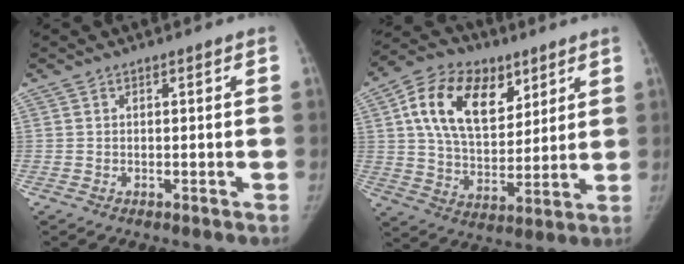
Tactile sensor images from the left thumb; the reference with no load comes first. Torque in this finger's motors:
{"motor_torque": [0.71, 0.80, 1.75, -1.02, 0.10]}